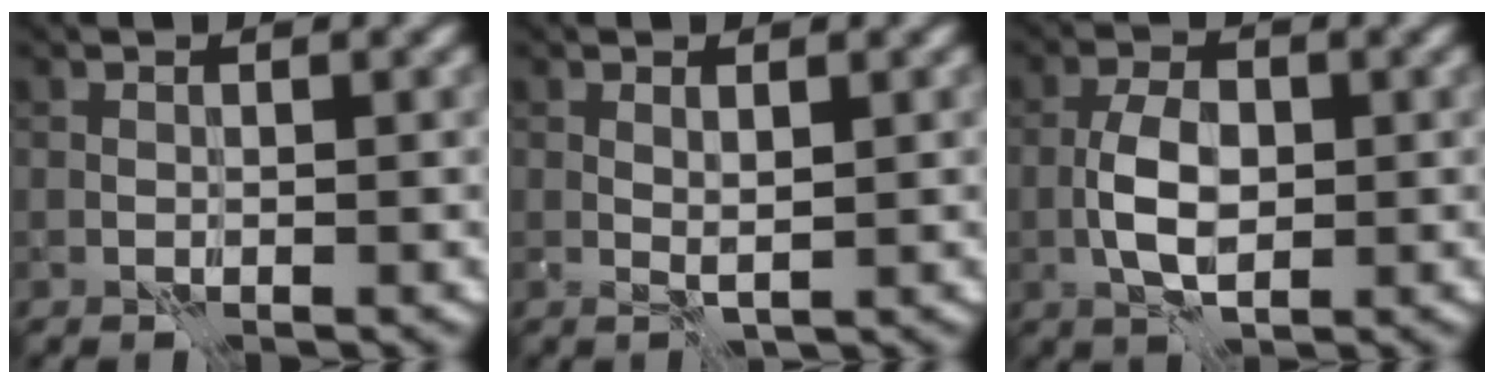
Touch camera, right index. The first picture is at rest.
{"total": 0.7, "force": [0.4, 0.0, 0.6], "torque": [-0.012, -0.004, 0.009]}
{"total": 4.1, "force": [-0.8, 2.2, 3.4], "torque": [-0.068, 0.002, -0.018]}